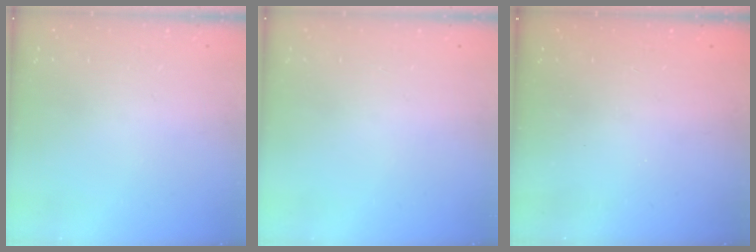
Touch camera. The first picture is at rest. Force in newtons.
{"total": 0.0}
{"total": 2.4, "press": 2.3, "slide": 0.8}